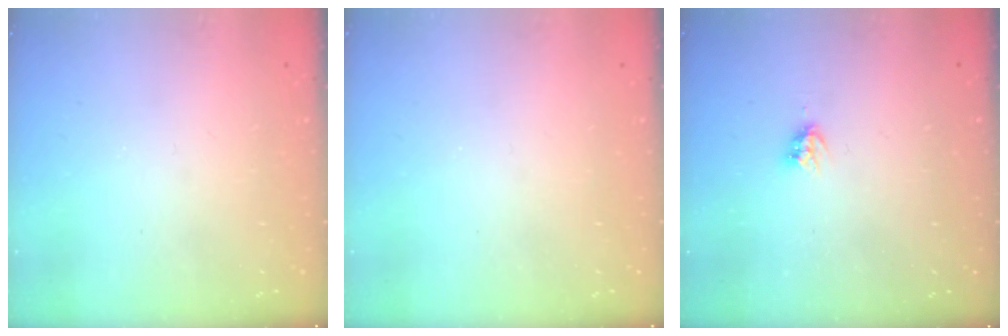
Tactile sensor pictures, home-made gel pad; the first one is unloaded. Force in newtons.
{"total": 0.0}
{"total": 3.7, "press": 3.7, "slide": 0.1}